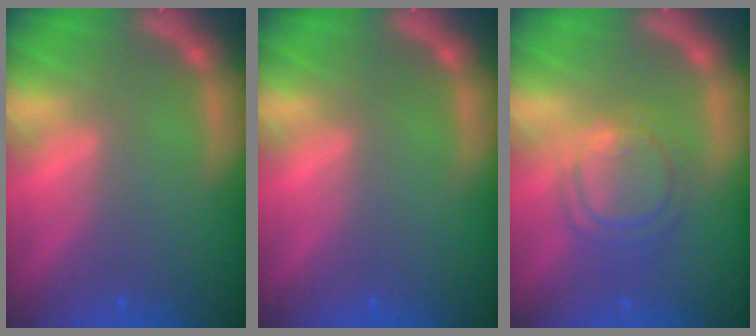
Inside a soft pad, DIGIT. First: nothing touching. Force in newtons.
{"total": 0.0}
{"total": 5.6}